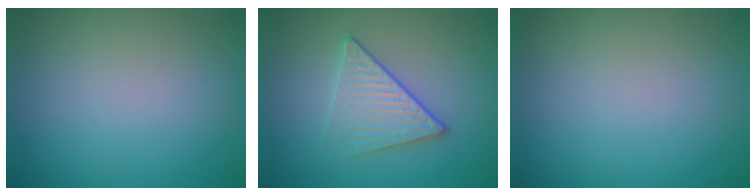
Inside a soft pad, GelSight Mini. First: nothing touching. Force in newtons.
{"total": 3.4, "press": 3.1, "slide": 1.3}
{"total": 0.0}